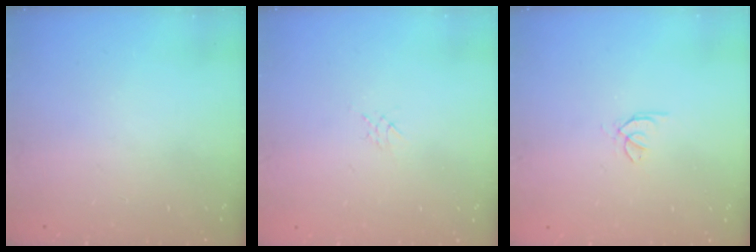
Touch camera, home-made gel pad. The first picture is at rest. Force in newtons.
{"total": 2.2, "press": 2.2, "slide": 0.4}
{"total": 0.5, "press": 0.4, "slide": 0.3}